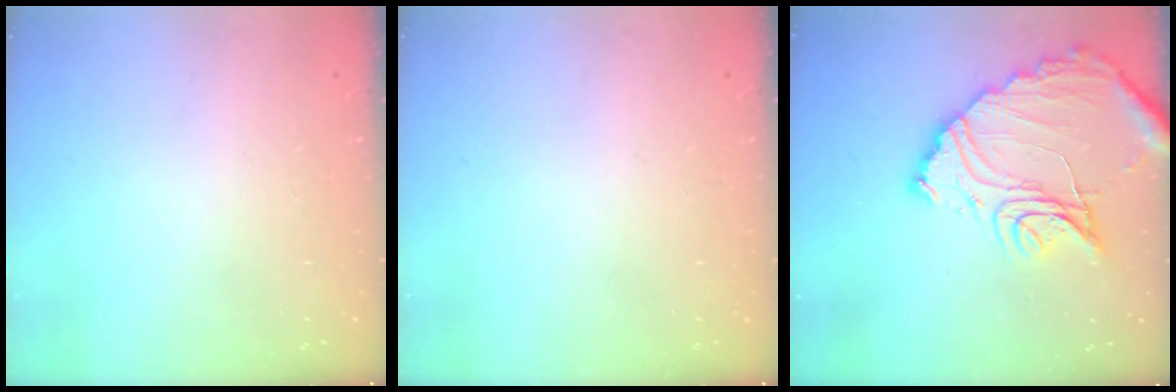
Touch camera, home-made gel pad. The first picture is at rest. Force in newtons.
{"total": 0.0}
{"total": 18.9, "press": 18.8, "slide": 1.6}